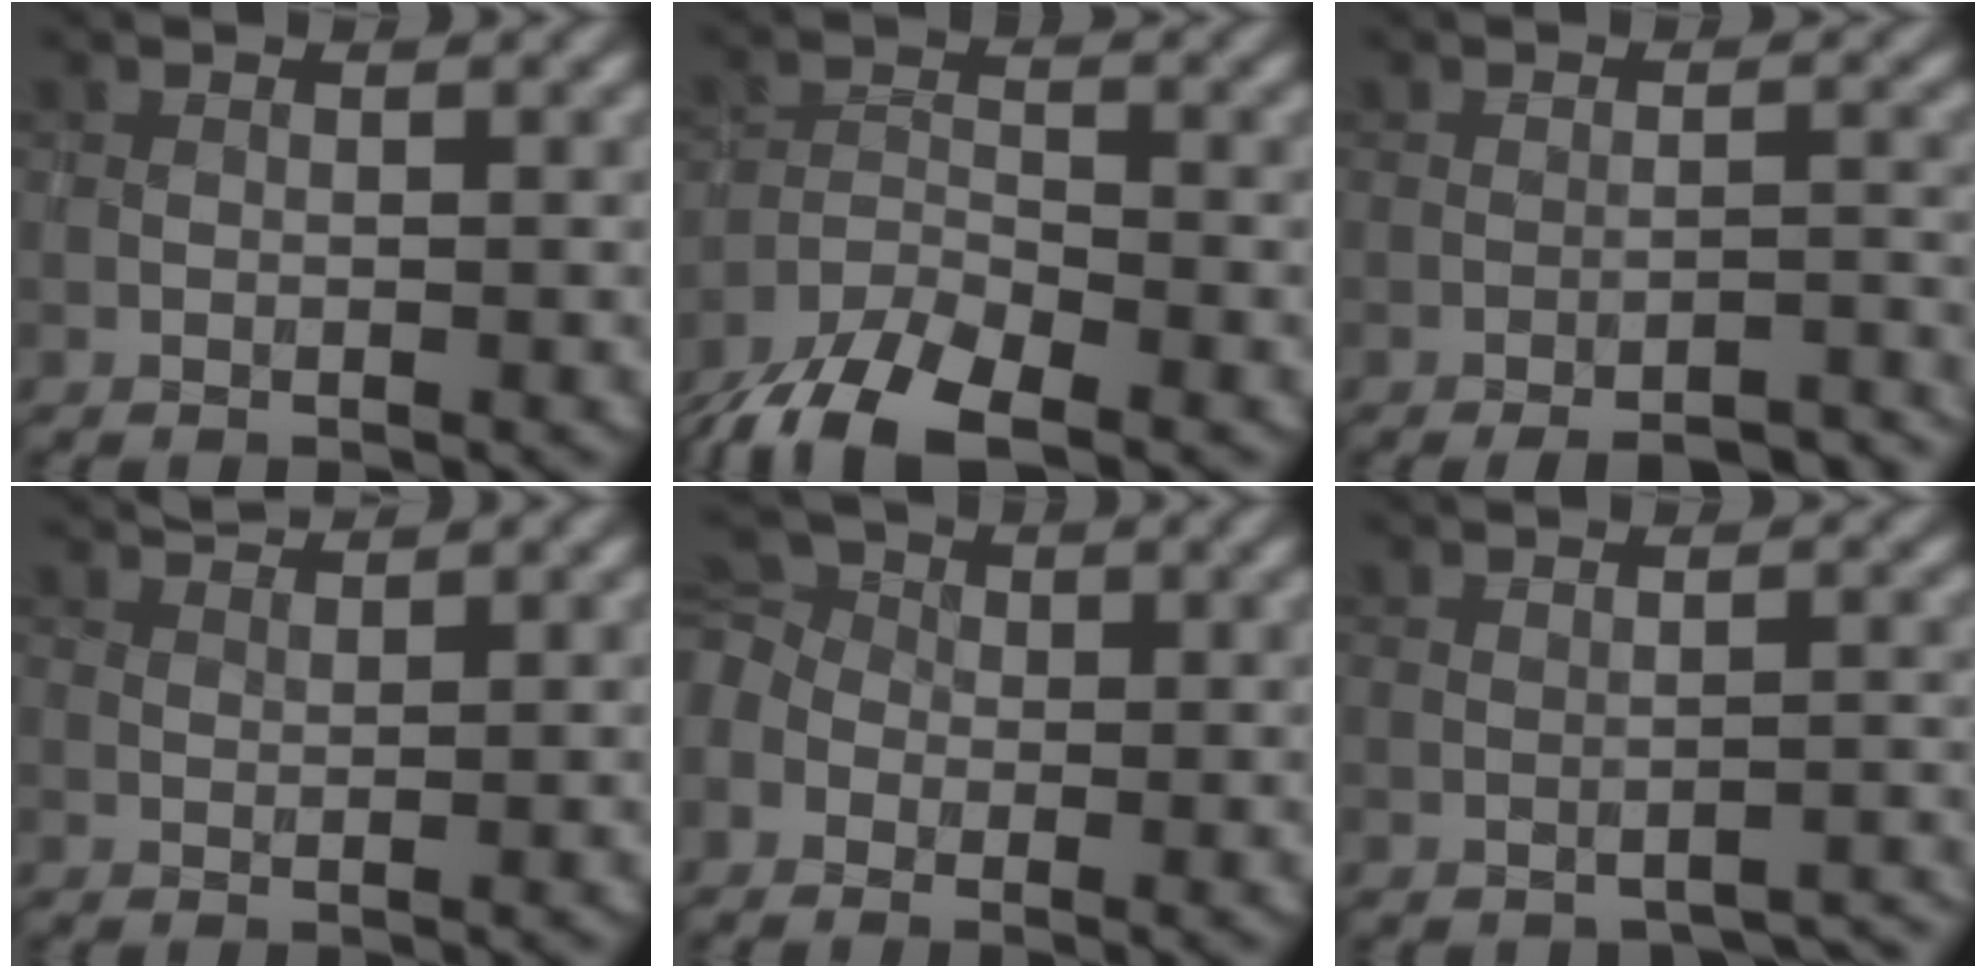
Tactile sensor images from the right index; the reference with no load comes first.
{"total": 7.7, "force": [-5.7, 2.8, 4.3], "torque": [-0.075, -0.011, -0.107]}
{"total": 8.2, "force": [-7.6, 2.0, 2.4], "torque": [-0.015, 0.020, -0.087]}
{"total": 1.4, "force": [1.4, 0.0, 0.3], "torque": [-0.015, -0.001, 0.025]}
{"total": 4.0, "force": [-1.1, 3.2, 2.0], "torque": [-0.042, 0.009, -0.029]}
{"total": 2.5, "force": [-2.2, 0.8, 0.7], "torque": [-0.007, 0.005, -0.027]}